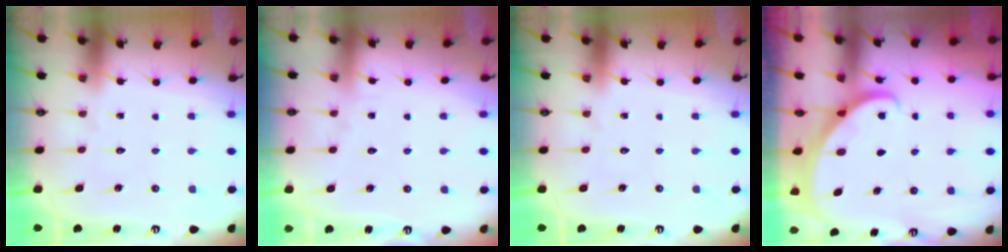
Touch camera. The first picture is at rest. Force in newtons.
{"total": 2.6, "press": 2.6, "slide": 0.3}
{"total": 0.0}
{"total": 2.7, "press": 2.7, "slide": 0.2}